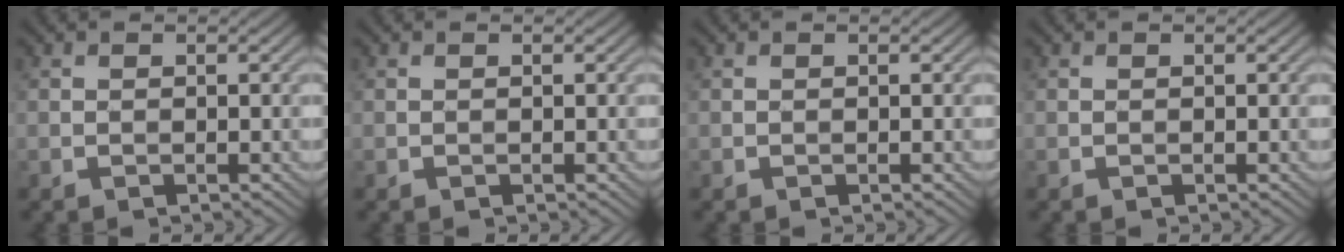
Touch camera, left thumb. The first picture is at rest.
{"total": 0.0}
{"total": 0.0}
{"total": 0.0}